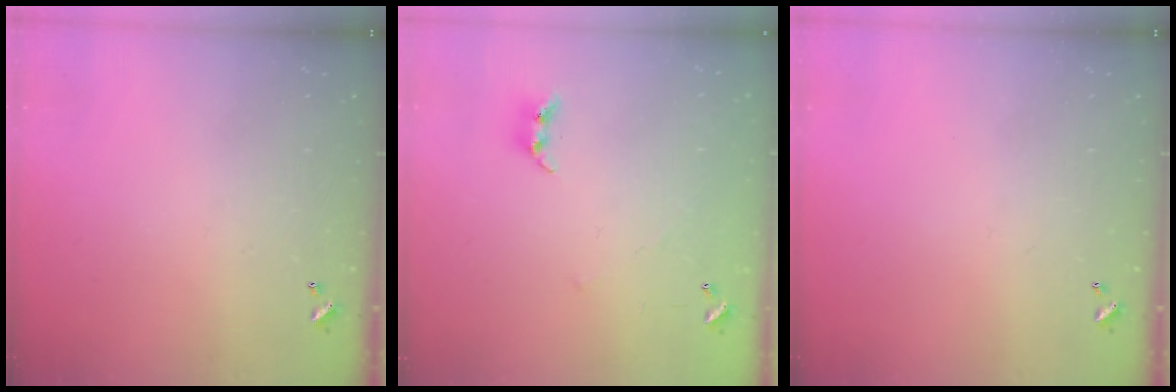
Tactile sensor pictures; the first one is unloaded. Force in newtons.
{"total": 5.1, "press": 5.1, "slide": 0.5}
{"total": 0.0}